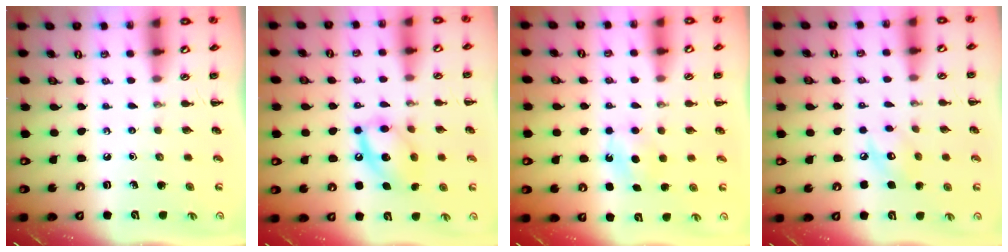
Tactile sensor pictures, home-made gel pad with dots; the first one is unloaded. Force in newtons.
{"total": 13.5, "press": 13.4, "slide": 2.0}
{"total": 5.3, "press": 5.1, "slide": 1.3}
{"total": 6.7, "press": 6.6, "slide": 1.0}